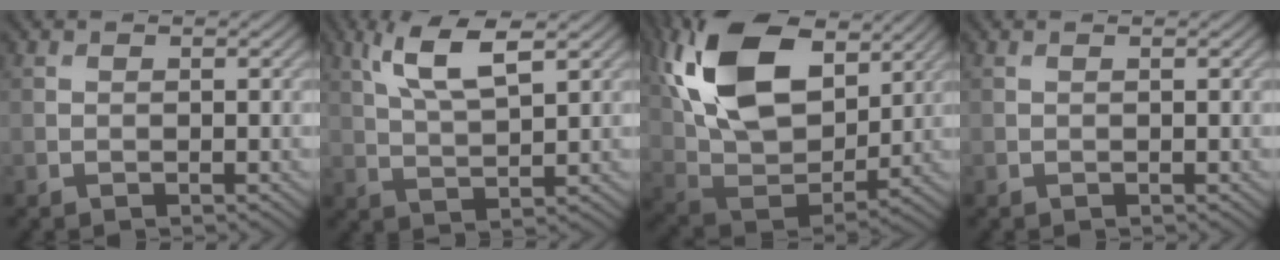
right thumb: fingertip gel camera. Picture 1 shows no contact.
{"total": 7.5, "force": [3.8, 2.5, 6.0], "torque": [-0.130, 0.006, 0.077]}
{"total": 17.8, "force": [7.5, 10.7, 12.1], "torque": [-0.278, 0.017, 0.141]}
{"total": 0.0}